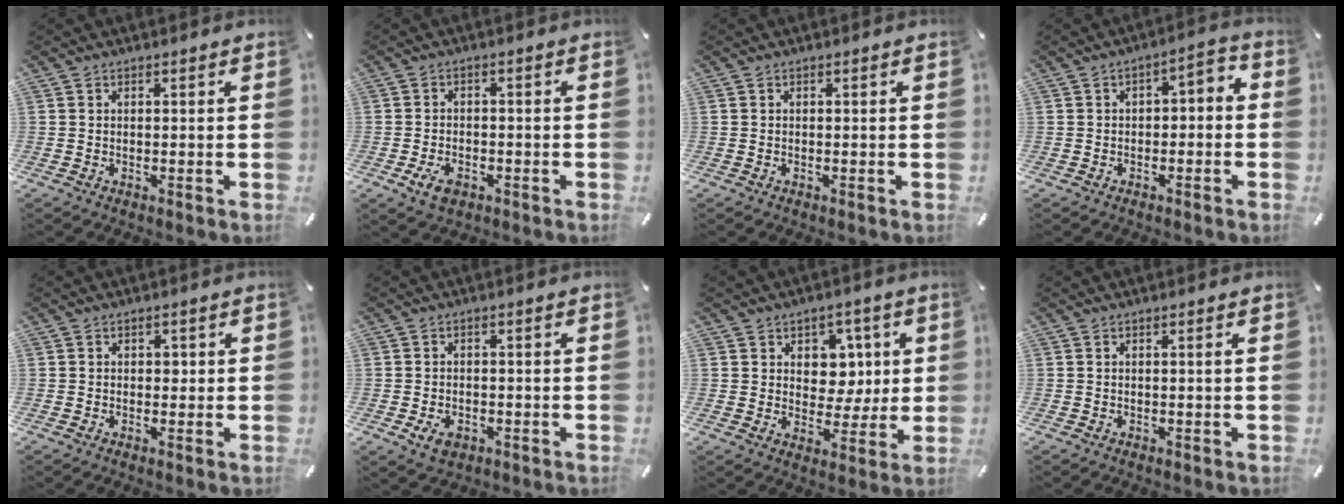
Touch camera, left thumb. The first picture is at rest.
{"total": 4.6, "force": [-2.3, 2.9, 2.7], "torque": [-0.056, 0.009, -0.044]}
{"total": 0.0}
{"total": 3.9, "force": [-2.3, 2.0, 2.5], "torque": [-0.042, 0.023, -0.045]}
{"total": 1.3, "force": [0.0, 1.1, 0.6], "torque": [-0.006, 0.002, -0.004]}
{"total": 4.1, "force": [-1.8, 2.9, 2.3], "torque": [-0.051, 0.005, -0.035]}
{"total": 7.7, "force": [2.3, 7.0, 2.2], "torque": [-0.023, -0.016, 0.042]}
{"total": 0.7, "force": [0.0, 0.0, 0.7], "torque": [-0.012, -0.001, -0.001]}